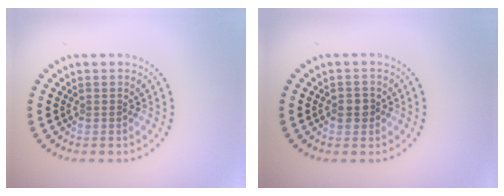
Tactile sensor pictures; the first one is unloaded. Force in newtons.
{"total": 1.4, "press": 1.4, "slide": 0.2}